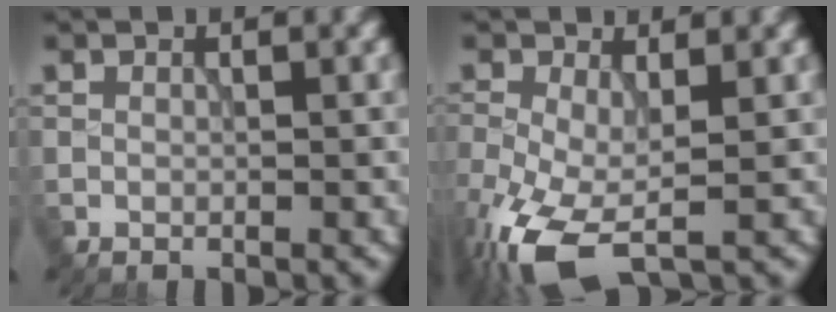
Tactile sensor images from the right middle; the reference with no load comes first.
{"total": 8.1, "force": [-3.4, 3.4, 6.5], "torque": [-0.164, -0.026, -0.060]}